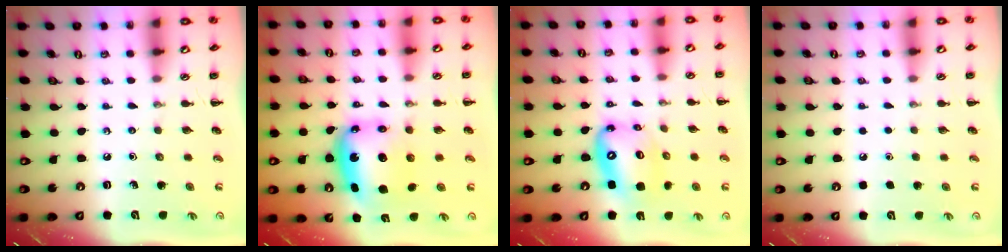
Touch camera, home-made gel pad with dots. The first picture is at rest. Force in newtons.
{"total": 7.1, "press": 6.8, "slide": 2.1}
{"total": 12.7, "press": 12.2, "slide": 3.6}
{"total": 1.7, "press": 1.7, "slide": 0.1}